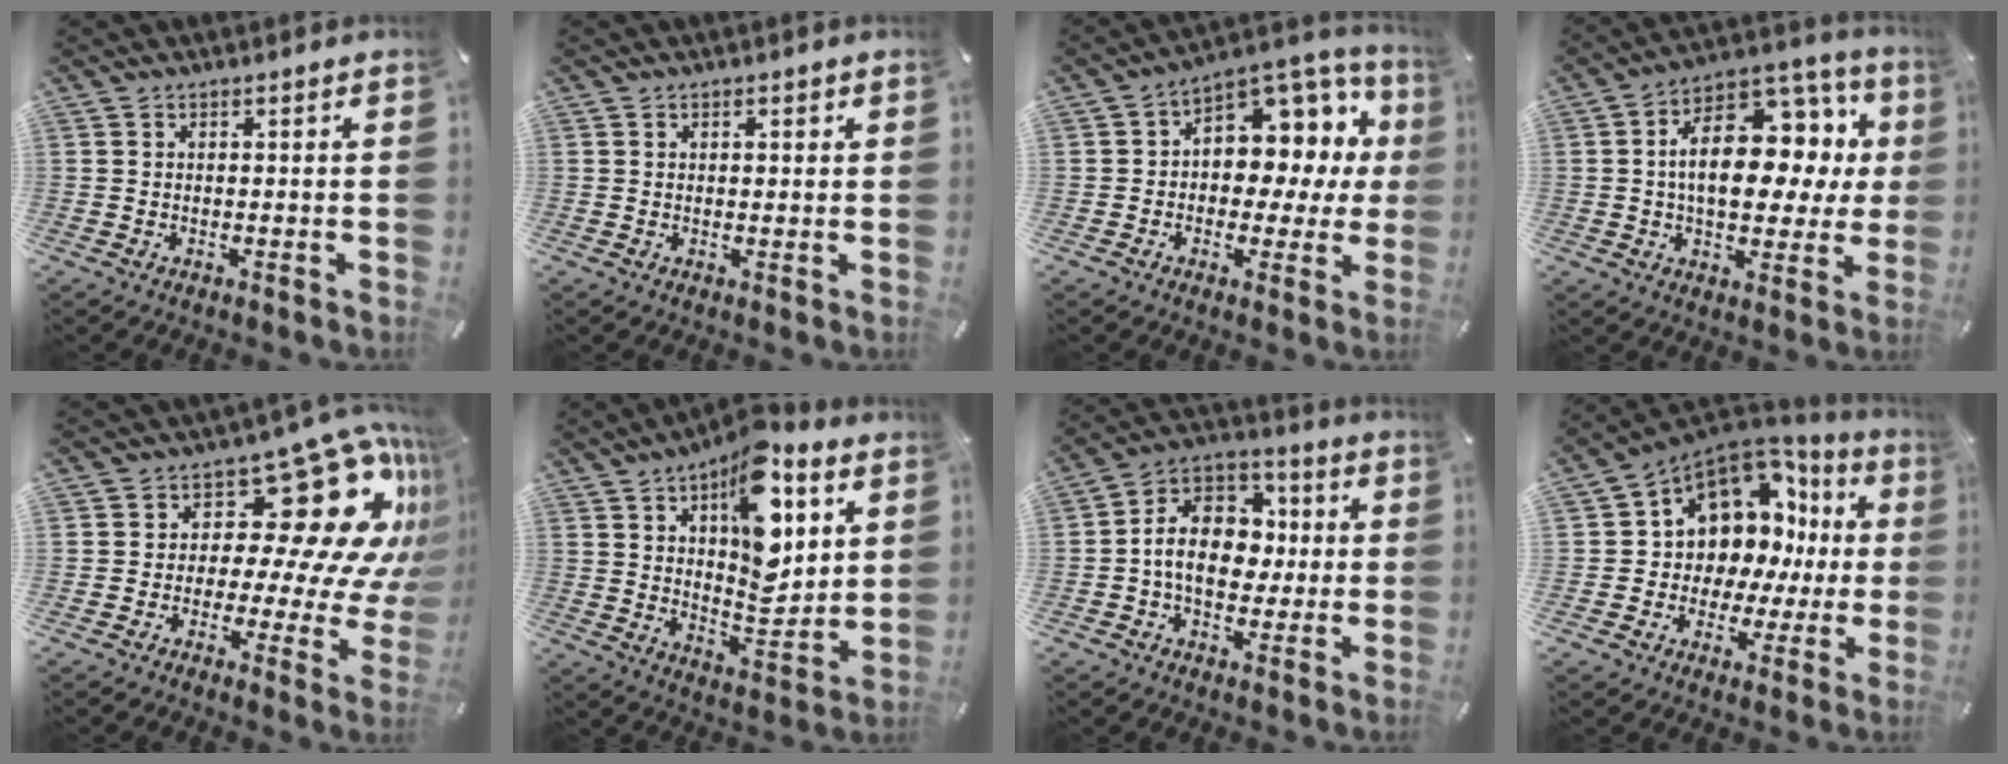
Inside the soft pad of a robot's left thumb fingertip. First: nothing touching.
{"total": 1.4, "force": [0.5, 0.9, 1.0], "torque": [-0.012, 0.002, 0.007]}
{"total": 9.6, "force": [2.1, 7.6, 5.5], "torque": [-0.070, -0.032, 0.040]}
{"total": 18.7, "force": [3.0, 11.8, 14.2], "torque": [-0.211, -0.015, 0.052]}
{"total": 24.3, "force": [8.5, 12.9, 18.7], "torque": [-0.249, -0.059, 0.149]}
{"total": 17.8, "force": [8.2, 9.3, 12.8], "torque": [-0.168, -0.046, 0.139]}
{"total": 12.9, "force": [-1.3, 10.4, 7.5], "torque": [-0.145, 0.012, -0.023]}
{"total": 11.0, "force": [5.2, 8.8, 4.0], "torque": [-0.076, -0.064, 0.099]}